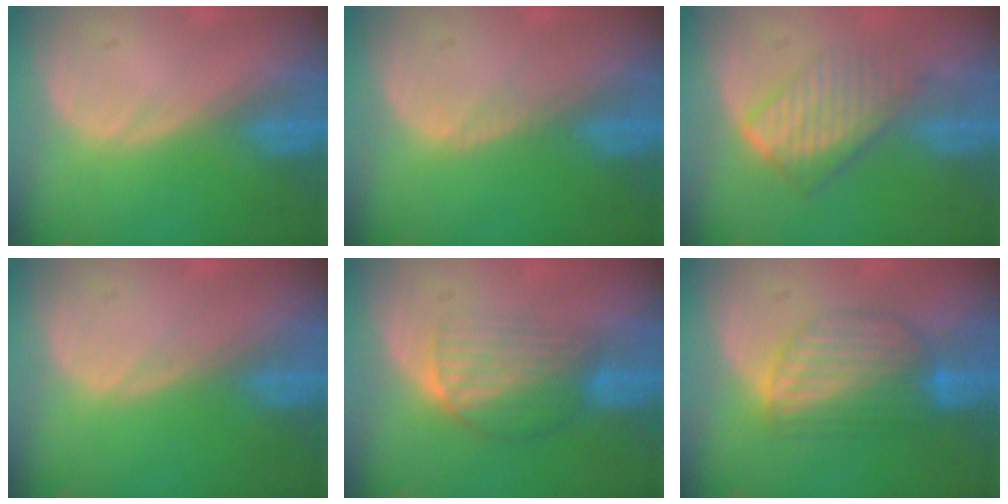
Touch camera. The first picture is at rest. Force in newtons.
{"total": 0.5, "press": 0.5, "slide": 0.1}
{"total": 6.0, "press": 5.9, "slide": 1.1}
{"total": 0.0}
{"total": 6.8, "press": 5.9, "slide": 3.4}
{"total": 7.1, "press": 7.0, "slide": 1.3}